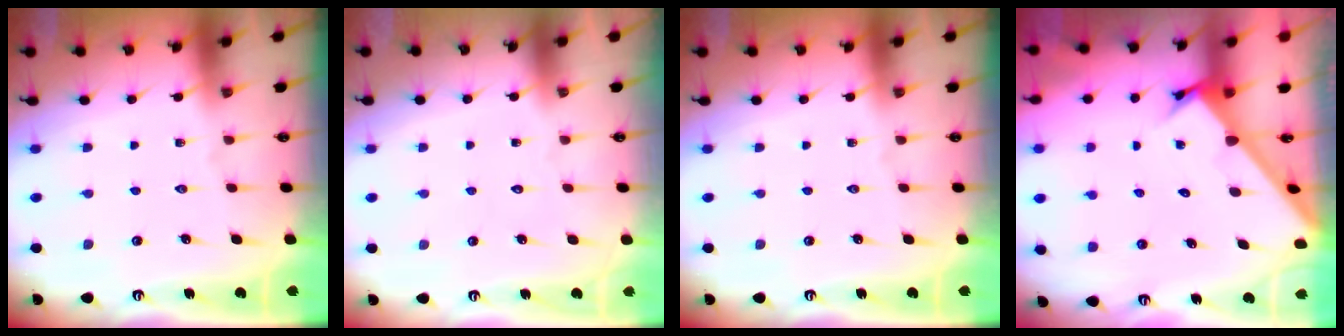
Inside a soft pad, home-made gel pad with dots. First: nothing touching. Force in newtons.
{"total": 1.6, "press": 1.6, "slide": 0.0}
{"total": 0.0}
{"total": 2.6, "press": 2.6, "slide": 0.2}